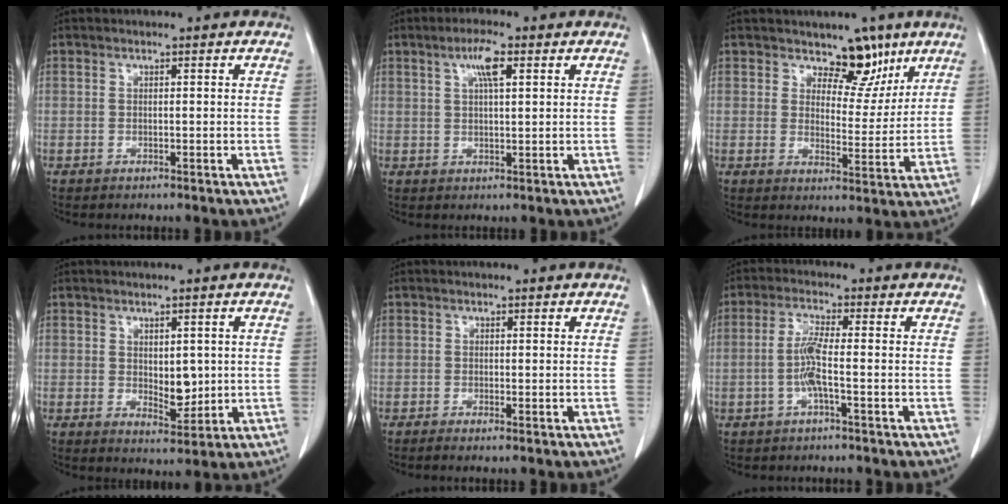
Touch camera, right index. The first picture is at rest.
{"total": 4.2, "force": [1.8, 0.7, 3.8], "torque": [-0.072, 0.004, 0.033]}
{"total": 6.5, "force": [4.7, 3.5, 3.0], "torque": [-0.022, -0.009, 0.071]}
{"total": 4.2, "force": [0.3, 2.1, 3.6], "torque": [-0.053, -0.010, 0.014]}
{"total": 0.5, "force": [-0.4, 0.0, 0.4], "torque": [-0.012, -0.002, -0.009]}
{"total": 4.5, "force": [-1.2, -0.1, 4.4], "torque": [-0.096, 0.002, -0.025]}